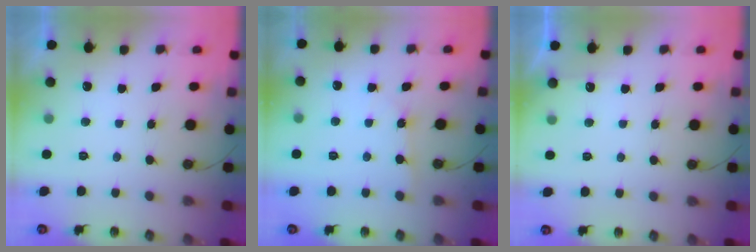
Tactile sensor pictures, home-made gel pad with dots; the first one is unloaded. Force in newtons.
{"total": 2.2, "press": 2.2, "slide": 0.2}
{"total": 3.0, "press": 2.9, "slide": 0.4}